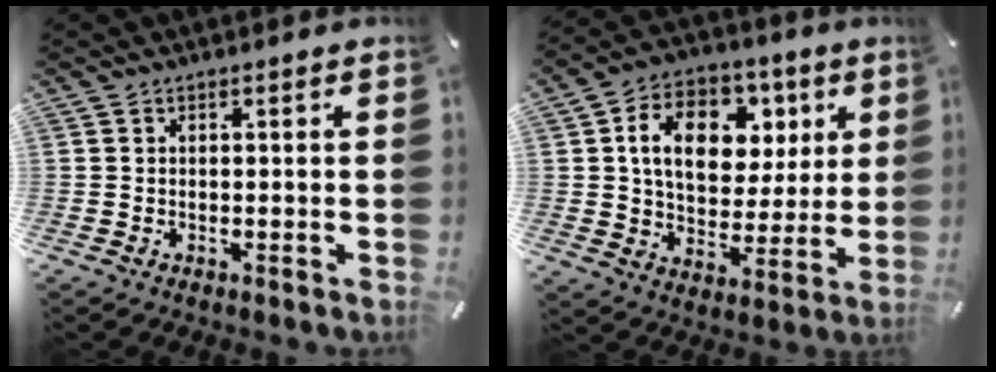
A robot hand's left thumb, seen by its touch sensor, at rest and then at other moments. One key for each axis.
{"total": 15.5, "fx": 5.0, "fy": 11.5, "fz": 9.1, "tx": -0.139, "ty": -0.003, "tz": 0.093}